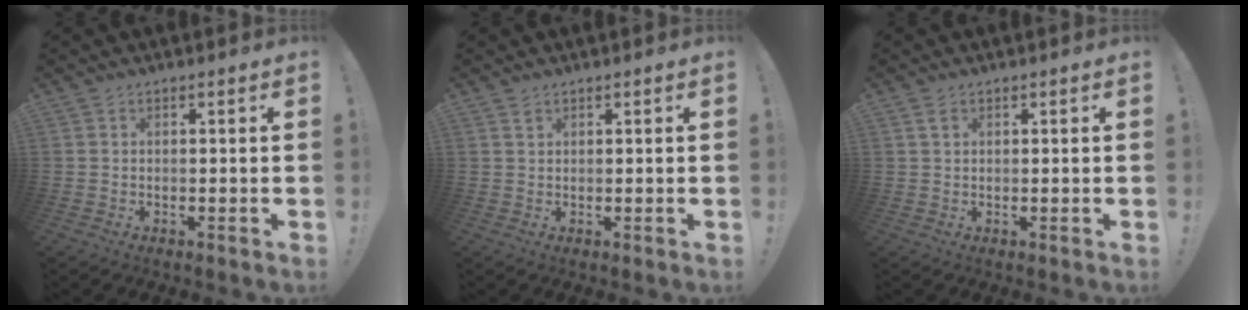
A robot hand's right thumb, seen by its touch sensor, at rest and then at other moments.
{"total": 1.2, "force": [0.8, 0.7, 0.5], "torque": [-0.001, -0.005, 0.014]}
{"total": 1.6, "force": [0.9, 0.9, 1.0], "torque": [-0.018, 0.001, 0.016]}